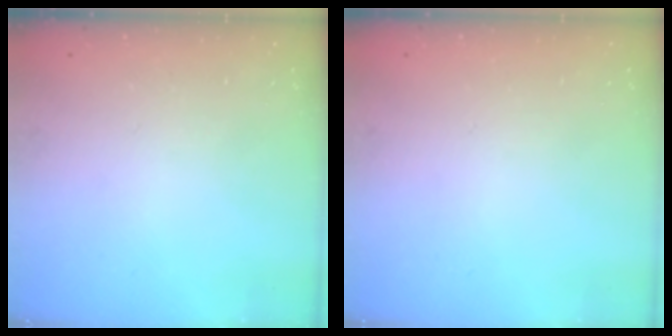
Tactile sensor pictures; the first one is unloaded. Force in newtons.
{"total": 0.0}